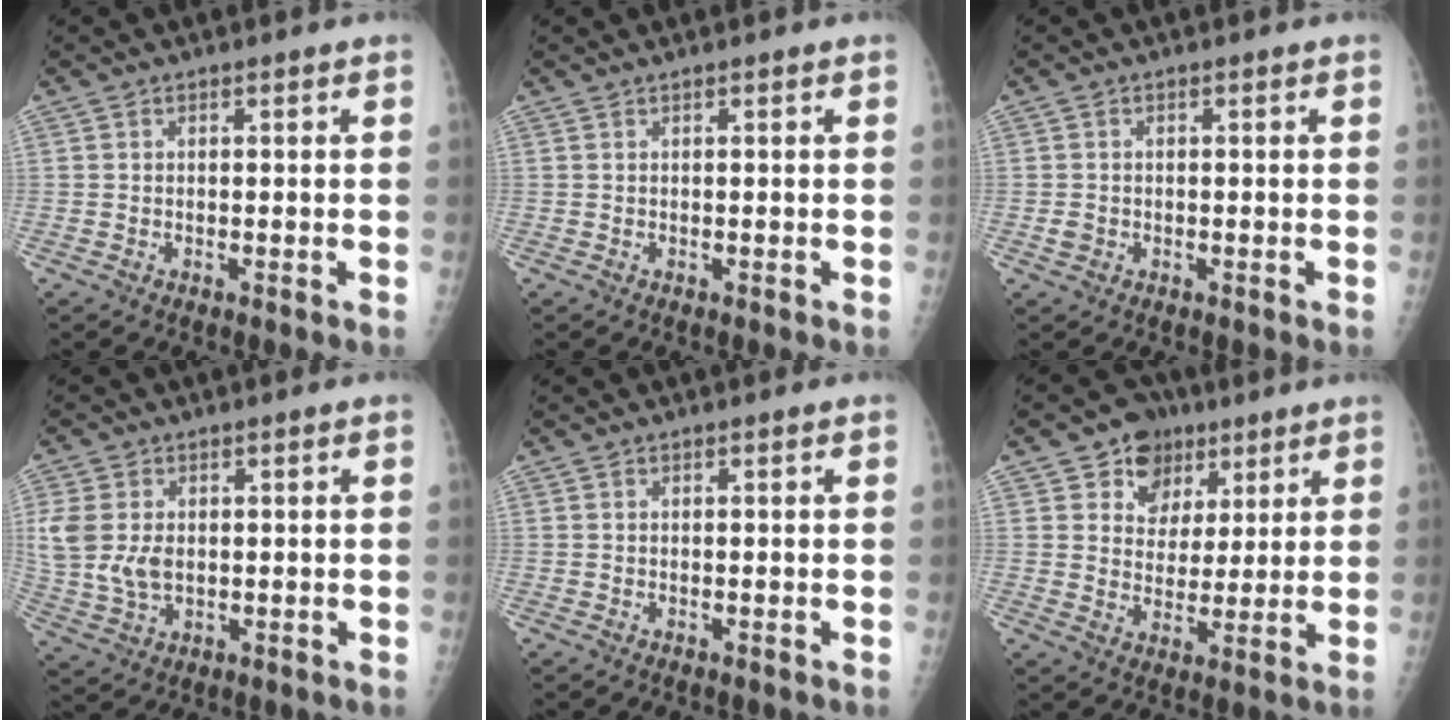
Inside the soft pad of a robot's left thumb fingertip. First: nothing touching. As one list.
[{"total": 0.0}, {"total": 1.6, "force": [-0.4, 1.5, 0.7], "torque": [-0.009, 0.002, -0.004]}, {"total": 9.8, "force": [1.1, 6.9, 6.8], "torque": [-0.159, -0.004, 0.032]}, {"total": 0.0}, {"total": 9.2, "force": [4.9, 7.4, 2.3], "torque": [0.001, -0.016, 0.079]}]